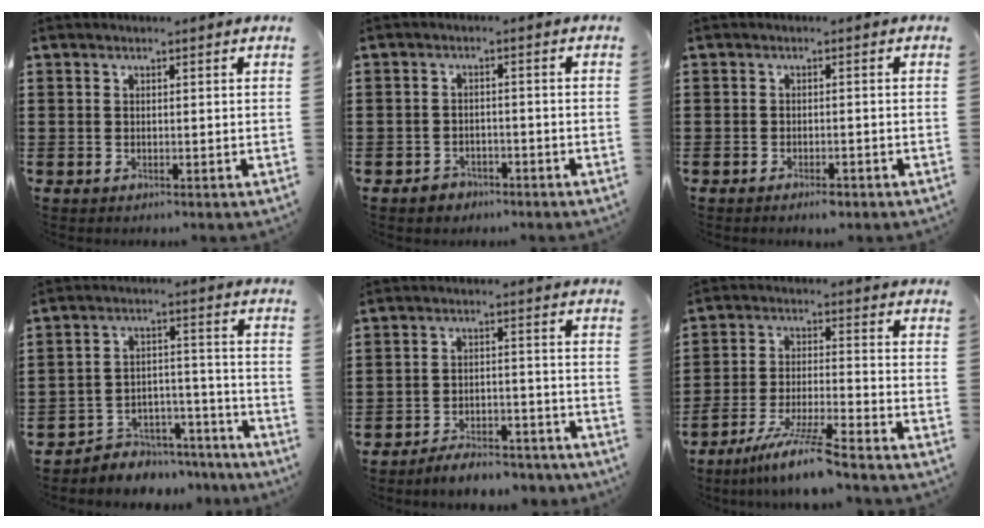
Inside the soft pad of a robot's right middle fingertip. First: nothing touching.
{"total": 2.0, "force": [-1.7, 1.0, 0.1], "torque": [-0.009, 0.003, -0.038]}
{"total": 1.4, "force": [-1.2, 0.2, 0.6], "torque": [-0.015, -0.004, -0.023]}
{"total": 5.1, "force": [-4.8, 1.7, 0.3], "torque": [-0.007, 0.017, -0.099]}
{"total": 4.8, "force": [-4.7, 0.6, 0.8], "torque": [-0.014, 0.010, -0.094]}
{"total": 8.1, "force": [-6.8, -0.5, 4.4], "torque": [-0.093, -0.016, -0.133]}